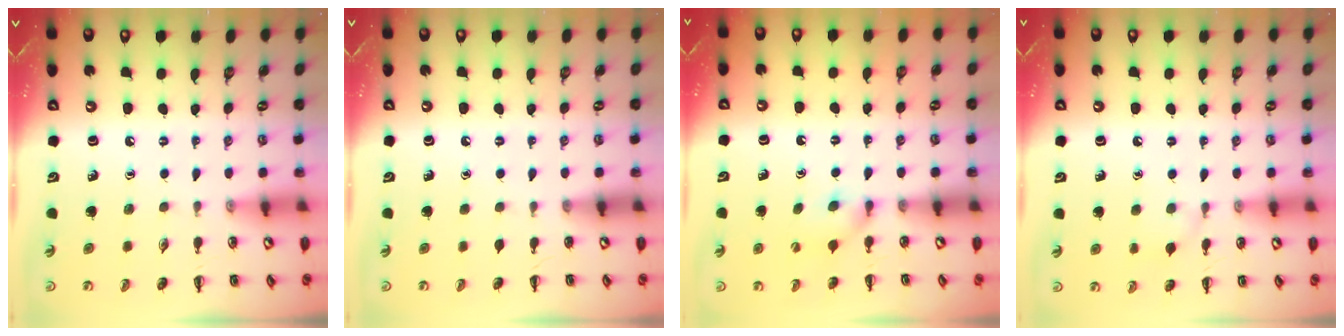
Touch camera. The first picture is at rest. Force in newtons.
{"total": 0.0}
{"total": 5.9, "press": 5.8, "slide": 1.5}
{"total": 6.2, "press": 5.8, "slide": 2.1}